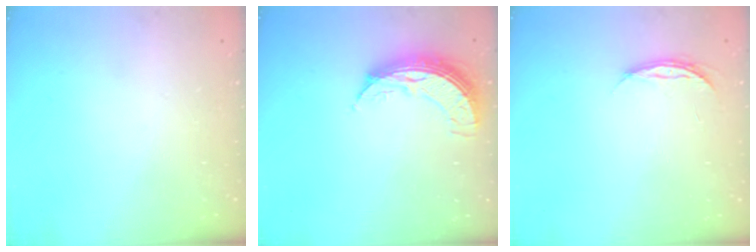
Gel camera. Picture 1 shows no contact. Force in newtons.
{"total": 8.7, "press": 8.6, "slide": 0.9}
{"total": 4.2, "press": 4.1, "slide": 0.5}